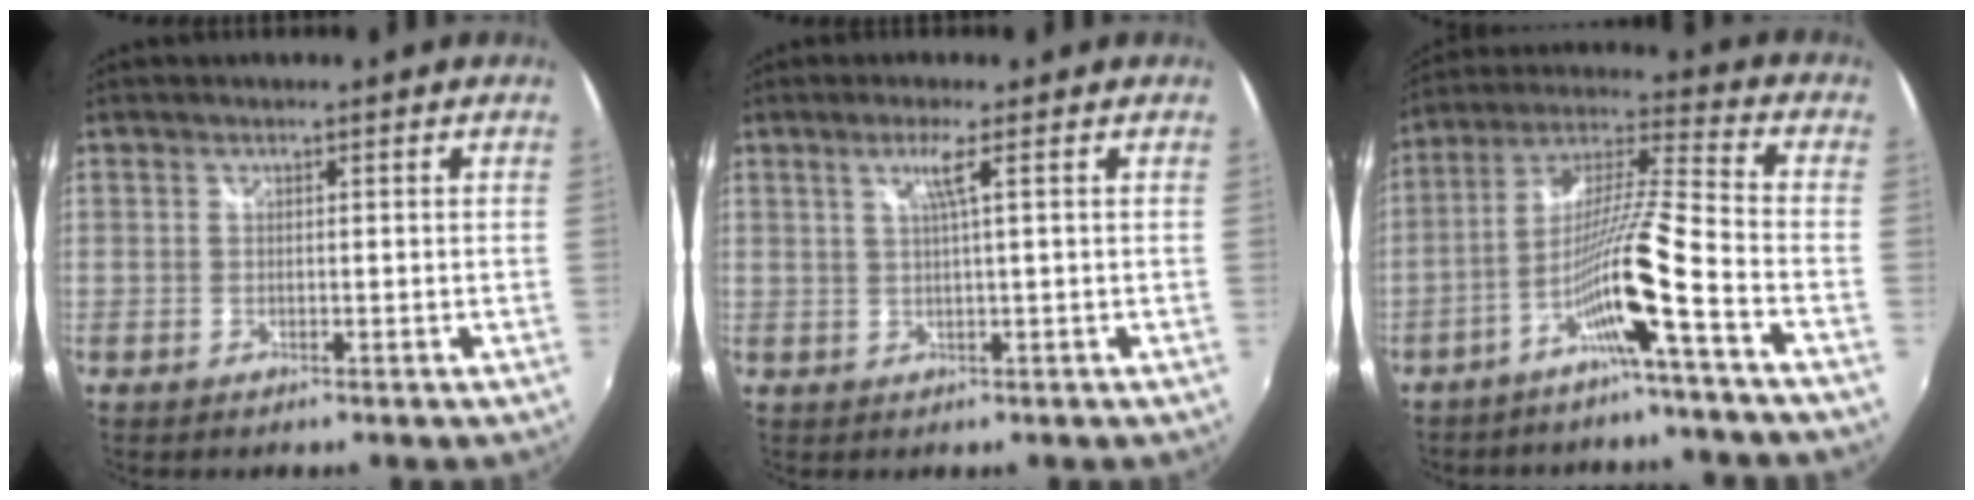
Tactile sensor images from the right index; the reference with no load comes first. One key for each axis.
{"total": 3.2, "fx": 1.2, "fy": -0.7, "fz": 2.8, "tx": -0.051, "ty": -0.003, "tz": 0.023}
{"total": 11.4, "fx": -6.2, "fy": -1.5, "fz": 9.5, "tx": -0.184, "ty": 0.005, "tz": -0.113}